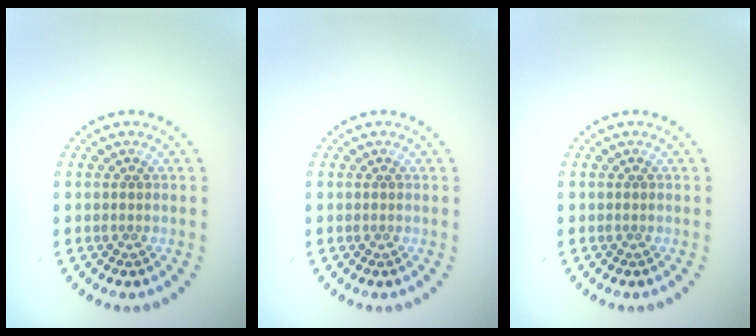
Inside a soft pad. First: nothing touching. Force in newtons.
{"total": 0.0}
{"total": 0.0}